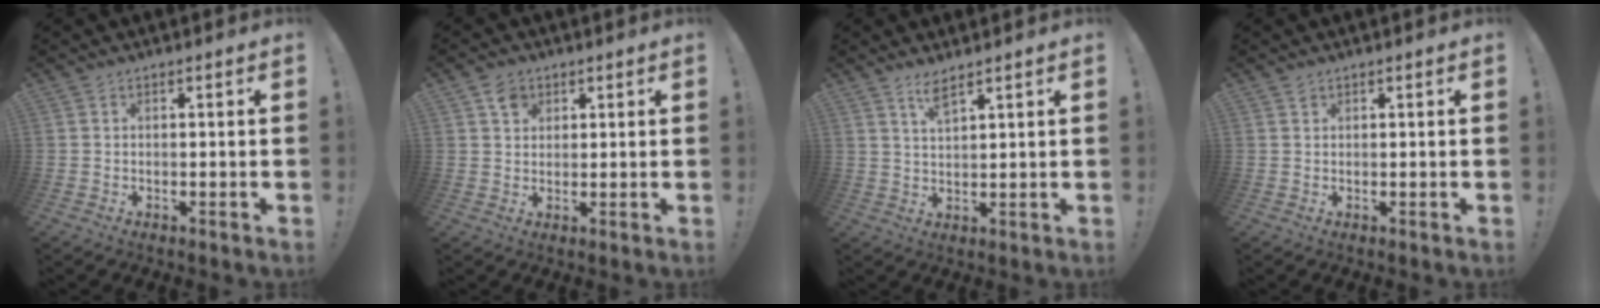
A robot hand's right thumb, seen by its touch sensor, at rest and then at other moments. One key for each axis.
{"total": 3.7, "fx": 1.9, "fy": 3.0, "fz": 1.1, "tx": -0.016, "ty": -0.003, "tz": 0.033}
{"total": 4.5, "fx": 3.4, "fy": 0.6, "fz": 2.9, "tx": -0.057, "ty": -0.017, "tz": 0.057}
{"total": 0.6, "fx": 0.6, "fy": 0.3, "fz": 0.1, "tx": -0.002, "ty": 0.000, "tz": 0.011}